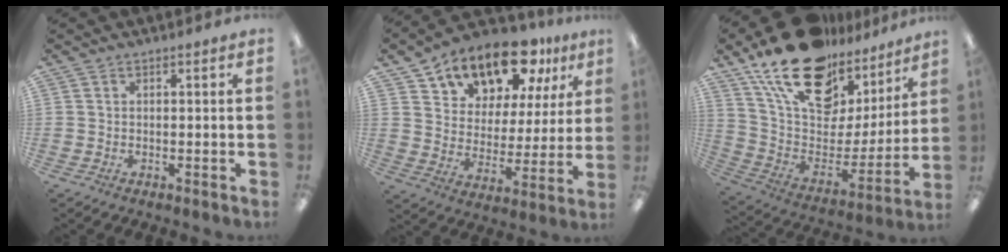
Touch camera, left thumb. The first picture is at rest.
{"total": 16.3, "force": [13.0, 7.7, 6.3], "torque": [-0.108, -0.092, 0.229]}
{"total": 23.3, "force": [16.7, 11.6, 11.4], "torque": [-0.197, -0.103, 0.300]}